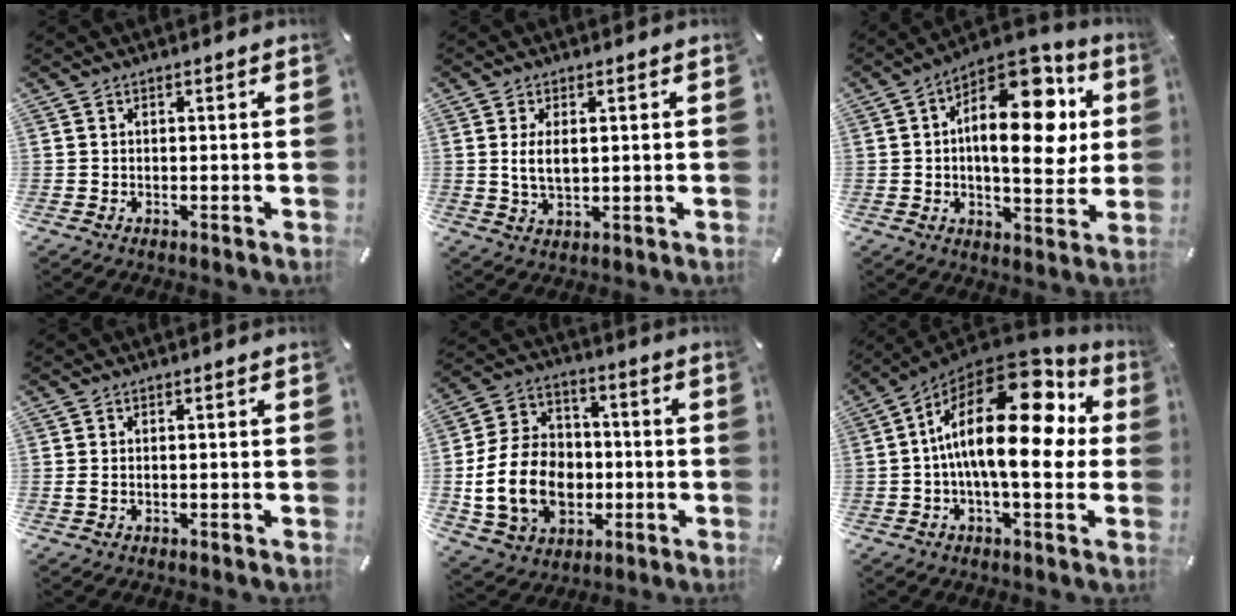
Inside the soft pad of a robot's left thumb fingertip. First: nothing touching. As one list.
[{"total": 5.1, "force": [0.9, 2.5, 4.4], "torque": [-0.088, 0.001, 0.011]}, {"total": 19.7, "force": [5.8, 9.8, 16.0], "torque": [-0.220, -0.035, 0.093]}, {"total": 1.0, "force": [-0.1, 0.3, 0.9], "torque": [-0.018, 0.000, -0.002]}, {"total": 18.3, "force": [-3.9, 14.3, 10.8], "torque": [-0.234, 0.030, -0.061]}, {"total": 23.7, "force": [3.5, 10.9, 20.8], "torque": [-0.353, -0.036, 0.059]}]